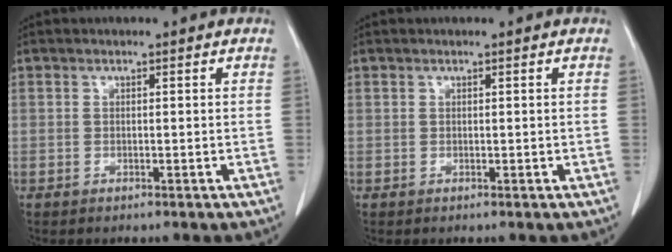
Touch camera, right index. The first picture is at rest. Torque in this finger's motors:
{"motor_torque": [0.00, 0.00, 0.00, 0.00]}